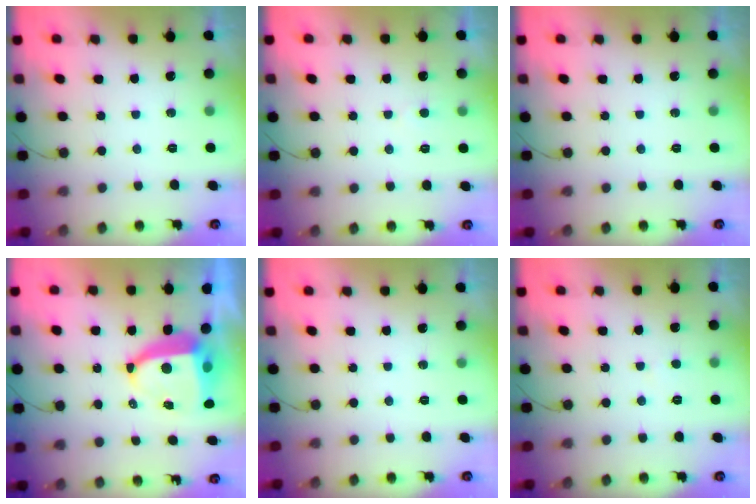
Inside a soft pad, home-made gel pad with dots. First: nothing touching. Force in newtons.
{"total": 2.7, "press": 2.7, "slide": 0.3}
{"total": 0.0}
{"total": 10.1, "press": 10.1, "slide": 1.2}
{"total": 0.0}
{"total": 1.8, "press": 1.8, "slide": 0.2}